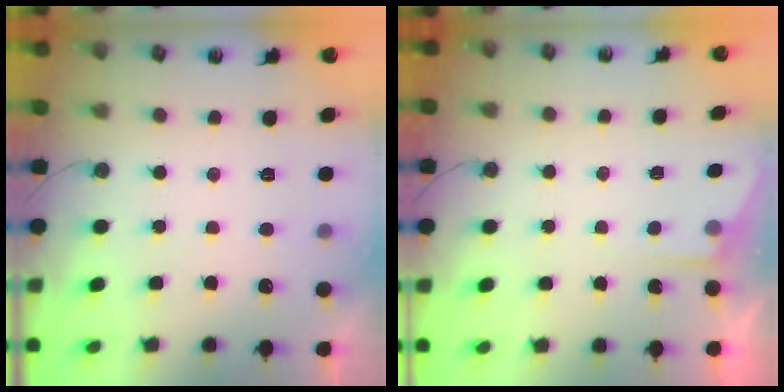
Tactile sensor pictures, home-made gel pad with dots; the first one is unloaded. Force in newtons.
{"total": 4.3, "press": 4.3, "slide": 0.4}